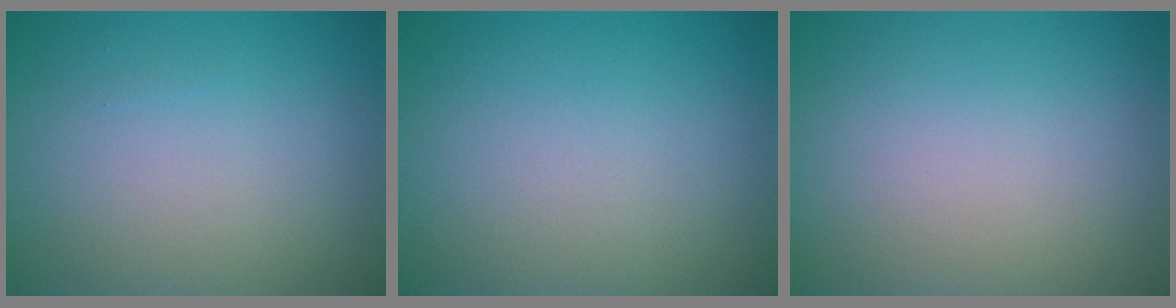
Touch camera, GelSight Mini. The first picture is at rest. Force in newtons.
{"total": 0.0}
{"total": 0.0}